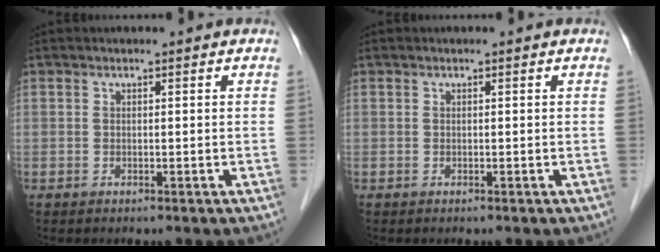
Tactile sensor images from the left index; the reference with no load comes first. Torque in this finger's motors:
{"motor_torque": [0.01, 0.00, -0.02, 0.00]}